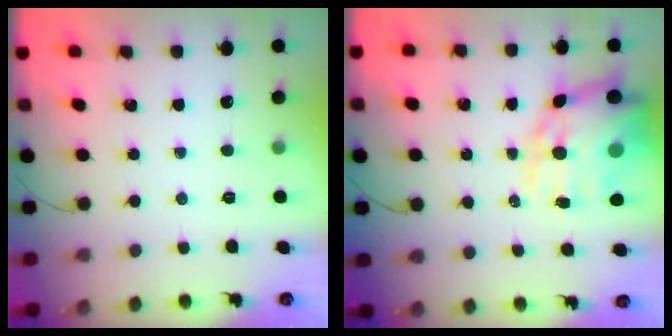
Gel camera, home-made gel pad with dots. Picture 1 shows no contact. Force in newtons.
{"total": 19.4, "press": 18.8, "slide": 4.8}